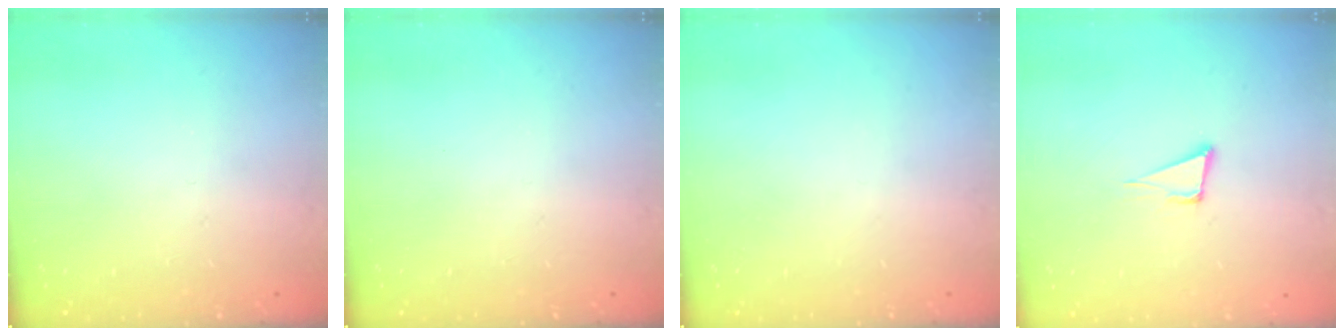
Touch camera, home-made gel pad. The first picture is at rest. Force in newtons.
{"total": 0.0}
{"total": 0.0}
{"total": 5.2, "press": 4.2, "slide": 3.1}